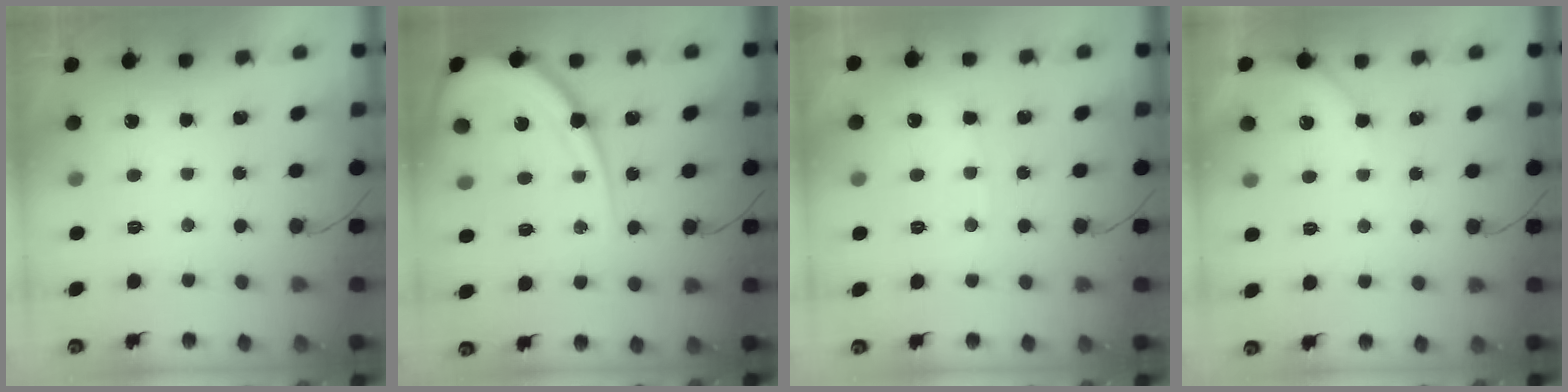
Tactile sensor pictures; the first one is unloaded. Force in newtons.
{"total": 15.8, "press": 15.7, "slide": 1.6}
{"total": 4.5, "press": 4.5, "slide": 0.6}
{"total": 3.6, "press": 3.5, "slide": 0.6}